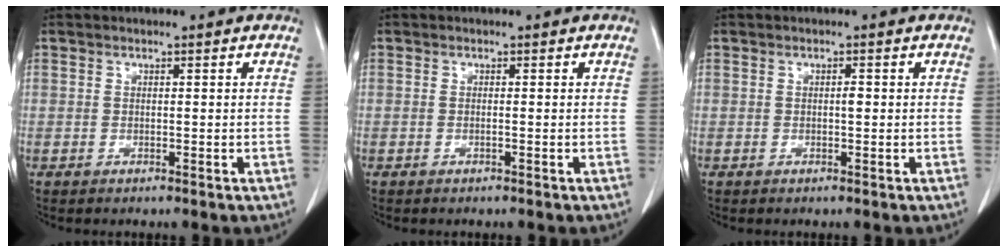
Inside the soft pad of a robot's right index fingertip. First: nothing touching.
{"total": 0.0}
{"total": 0.9, "force": [0.0, 0.3, 0.8], "torque": [-0.014, 0.001, 0.000]}